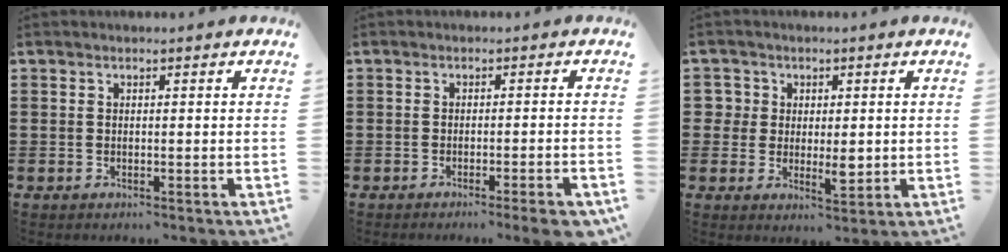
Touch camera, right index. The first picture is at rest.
{"total": 2.5, "force": [-1.8, -0.2, 1.7], "torque": [-0.027, -0.004, -0.031]}
{"total": 4.2, "force": [0.4, 3.4, 2.4], "torque": [-0.048, 0.007, 0.006]}